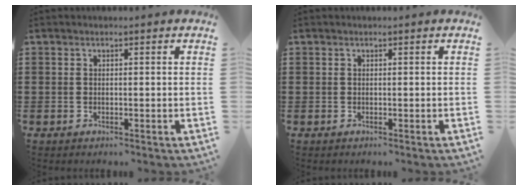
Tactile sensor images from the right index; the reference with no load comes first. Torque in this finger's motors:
{"motor_torque": [-0.52, 0.52, -0.56, -0.15]}